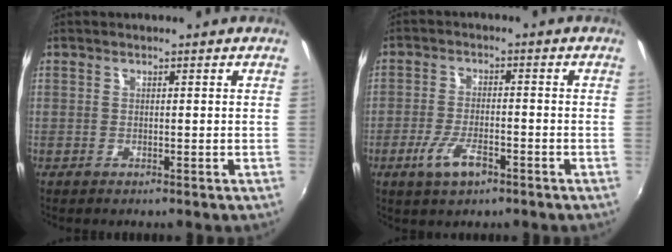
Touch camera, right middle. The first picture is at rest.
{"total": 6.1, "force": [-3.5, 2.2, 4.4], "torque": [-0.103, -0.011, -0.062]}